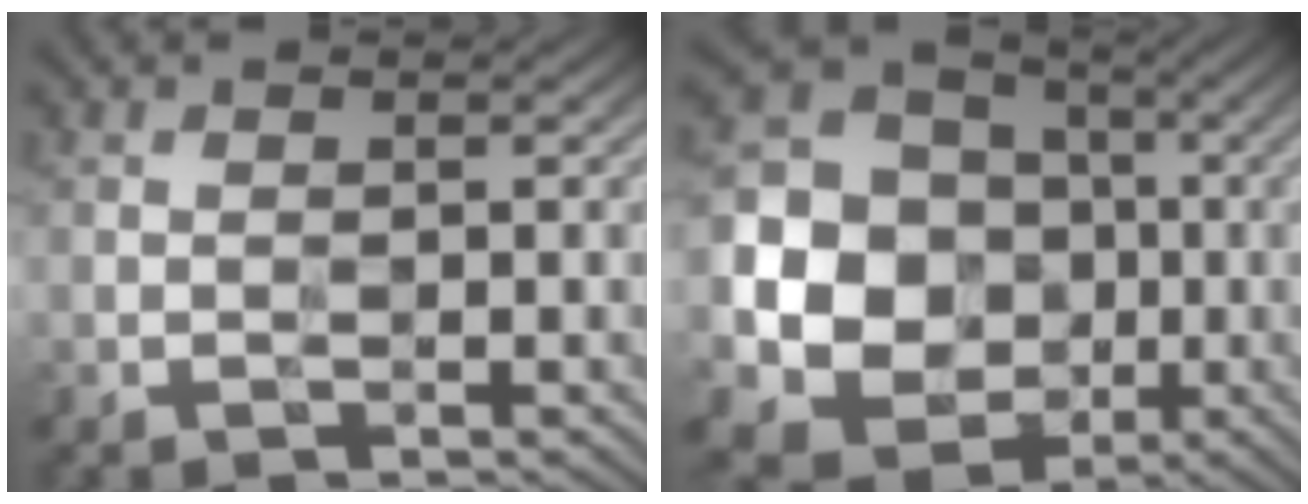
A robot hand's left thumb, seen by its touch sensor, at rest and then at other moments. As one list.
[{"total": 19.0, "force": [-2.8, 17.2, 7.5], "torque": [-0.223, -0.011, -0.067]}]